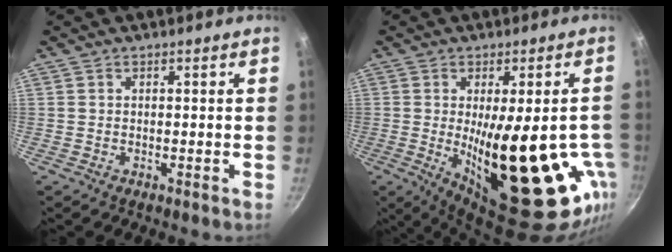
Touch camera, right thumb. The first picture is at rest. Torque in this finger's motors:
{"motor_torque": [2.61, 2.39, 2.77, 0.00, 0.55]}